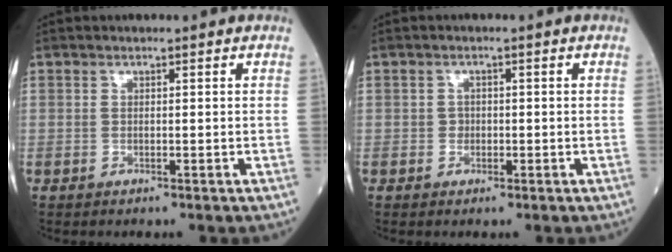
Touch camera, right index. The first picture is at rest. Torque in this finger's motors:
{"motor_torque": [0.24, -0.12, 0.05, 0.01]}